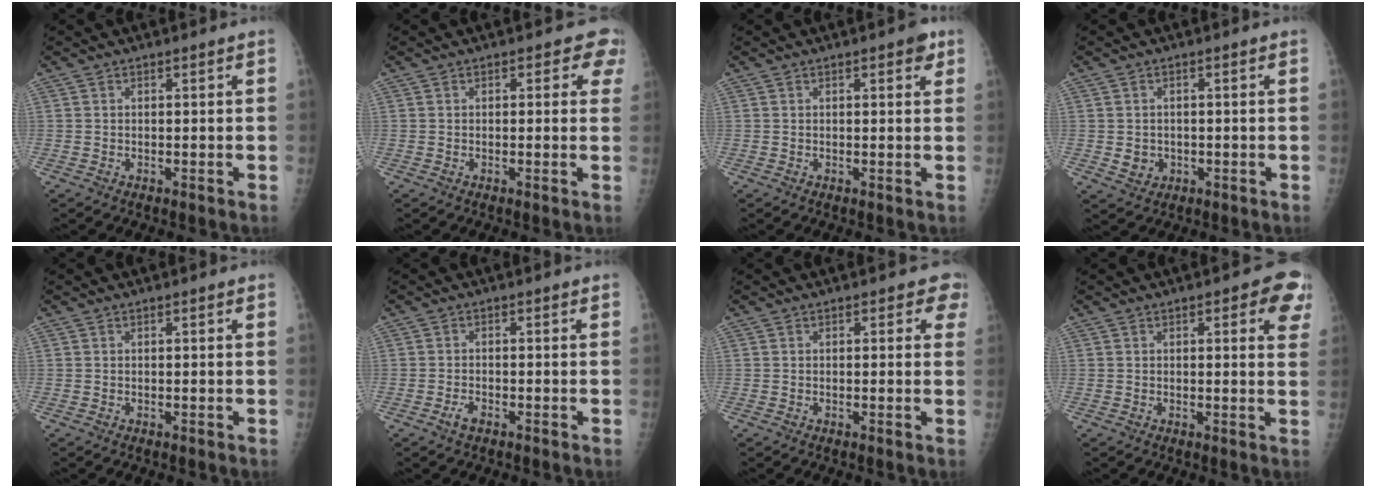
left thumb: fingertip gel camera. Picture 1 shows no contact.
{"total": 3.5, "force": [1.7, 2.2, 2.1], "torque": [0.017, -0.001, 0.006]}
{"total": 2.3, "force": [1.2, 0.9, 1.7], "torque": [-0.011, -0.001, 0.011]}
{"total": 3.1, "force": [-0.4, 2.8, 1.3], "torque": [-0.009, 0.001, 0.003]}
{"total": 0.0}
{"total": 2.0, "force": [-1.3, 1.0, 1.2], "torque": [-0.027, 0.004, -0.024]}
{"total": 2.8, "force": [1.3, 1.7, 1.9], "torque": [0.008, 0.000, 0.005]}
{"total": 7.1, "force": [3.1, 2.6, 5.8], "torque": [-0.038, -0.005, 0.027]}